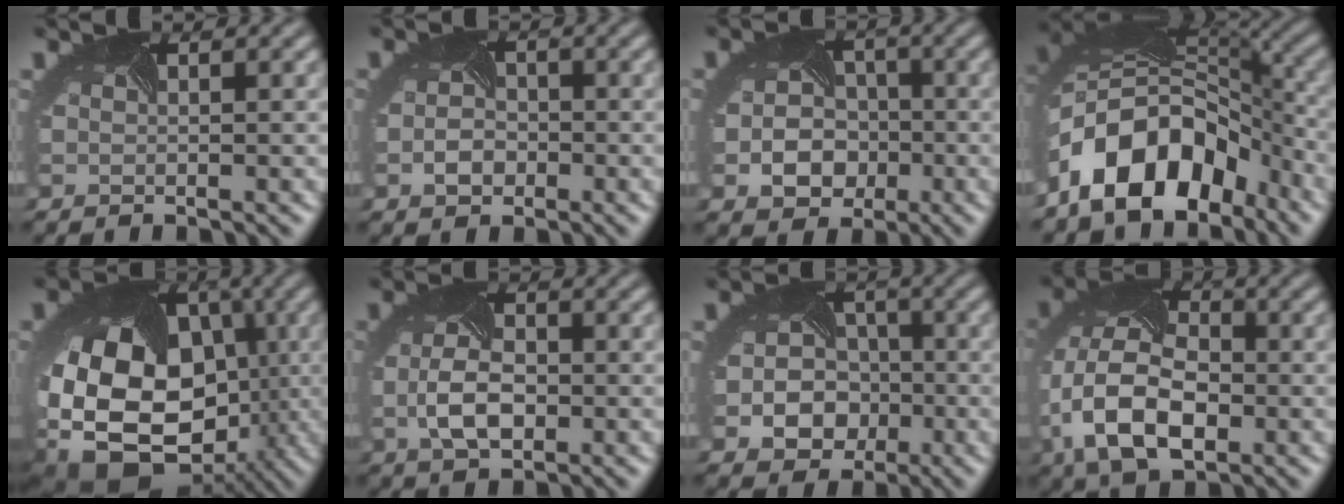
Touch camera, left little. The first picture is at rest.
{"total": 2.1, "force": [-1.3, 1.4, 0.9], "torque": [-0.026, -0.002, -0.021]}
{"total": 5.4, "force": [-1.9, 4.3, 2.6], "torque": [-0.040, -0.013, -0.021]}
{"total": 11.4, "force": [-5.8, 7.1, 6.8], "torque": [-0.132, 0.008, -0.103]}
{"total": 20.4, "force": [-6.0, 15.6, 11.7], "torque": [-0.236, -0.056, -0.099]}
{"total": 4.2, "force": [-1.1, 2.5, 3.2], "torque": [-0.082, -0.004, -0.013]}
{"total": 6.4, "force": [-2.2, 5.3, 3.0], "torque": [-0.037, -0.020, -0.031]}
{"total": 10.9, "force": [-3.2, 6.8, 7.9], "torque": [-0.186, -0.020, -0.056]}